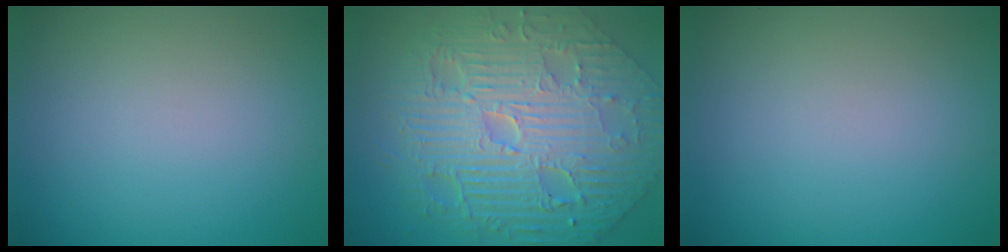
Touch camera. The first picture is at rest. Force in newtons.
{"total": 11.8, "press": 7.8, "slide": 8.8}
{"total": 0.0}